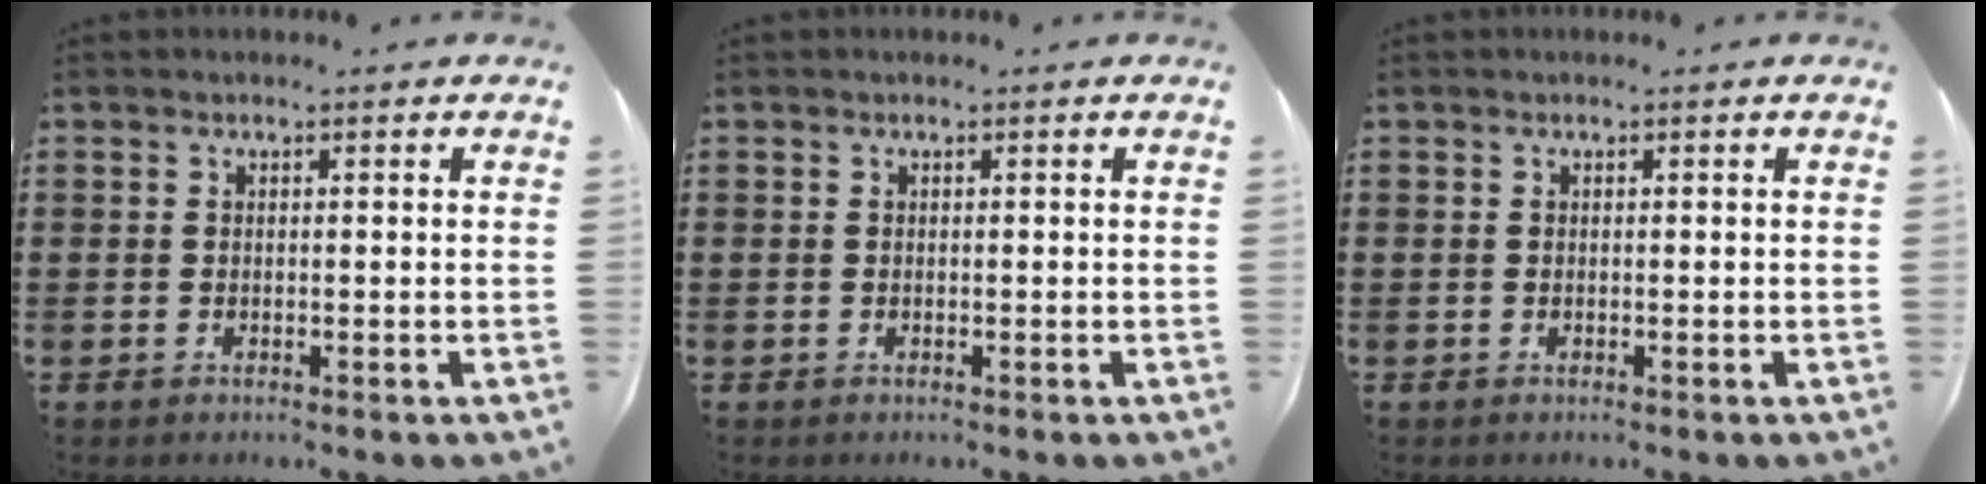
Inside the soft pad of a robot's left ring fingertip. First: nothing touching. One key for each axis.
{"total": 0.0}
{"total": 0.0}